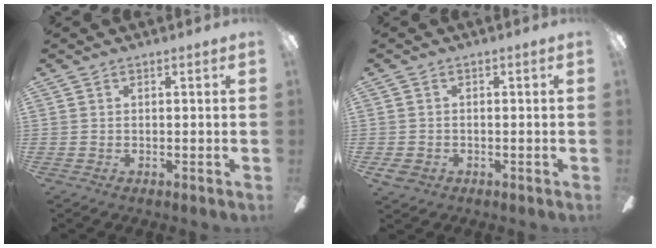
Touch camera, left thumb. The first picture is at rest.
{"total": 2.6, "force": [-1.2, 2.1, 1.0], "torque": [-0.023, 0.004, -0.023]}